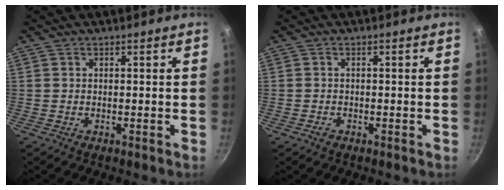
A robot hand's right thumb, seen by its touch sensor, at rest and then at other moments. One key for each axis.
{"total": 1.1, "fx": -0.7, "fy": 0.7, "fz": 0.5, "tx": -0.009, "ty": 0.005, "tz": -0.014}